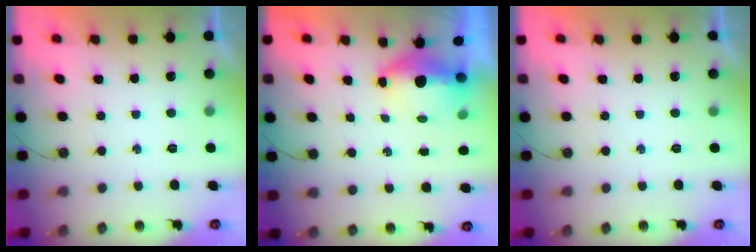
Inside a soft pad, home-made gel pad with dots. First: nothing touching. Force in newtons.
{"total": 11.4, "press": 6.5, "slide": 9.4}
{"total": 0.0}